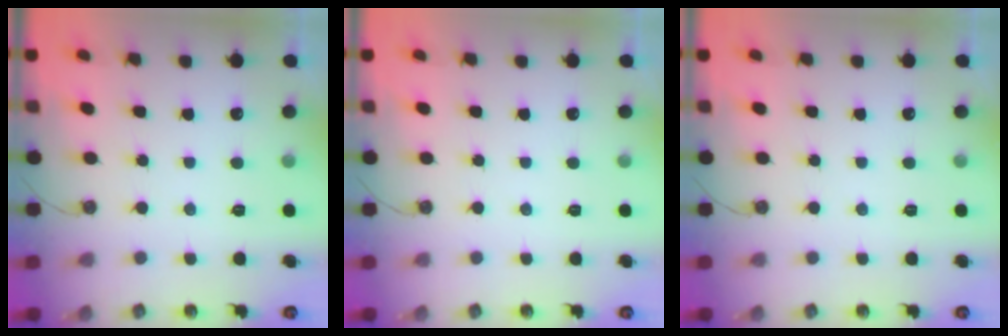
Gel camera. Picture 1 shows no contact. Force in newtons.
{"total": 0.0}
{"total": 0.0}